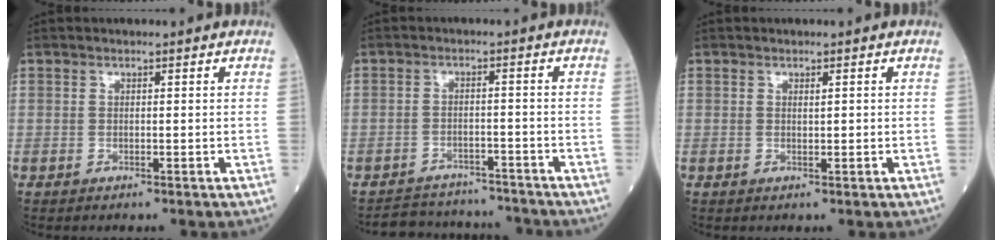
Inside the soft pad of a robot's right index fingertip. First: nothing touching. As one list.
[{"total": 9.8, "force": [-9.2, 3.0, 1.2], "torque": [-0.017, 0.020, -0.131]}, {"total": 0.6, "force": [0.2, 0.1, 0.6], "torque": [-0.013, -0.002, 0.004]}]